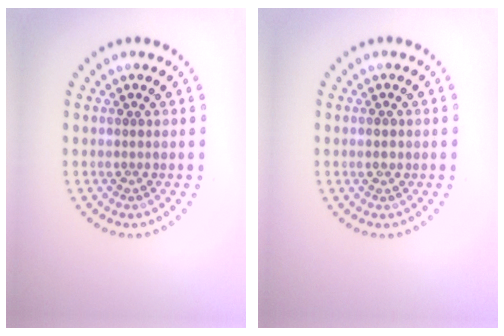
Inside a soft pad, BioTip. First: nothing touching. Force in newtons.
{"total": 1.2, "press": 1.2, "slide": 0.1}